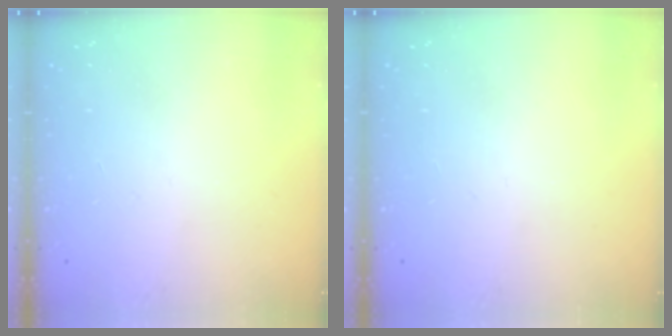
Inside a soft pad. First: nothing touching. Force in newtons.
{"total": 0.0}